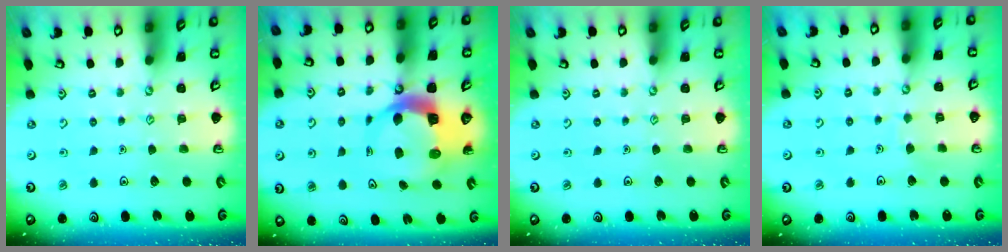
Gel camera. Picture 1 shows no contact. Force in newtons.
{"total": 8.9, "press": 8.9, "slide": 1.2}
{"total": 0.0}
{"total": 2.9, "press": 2.9, "slide": 0.2}